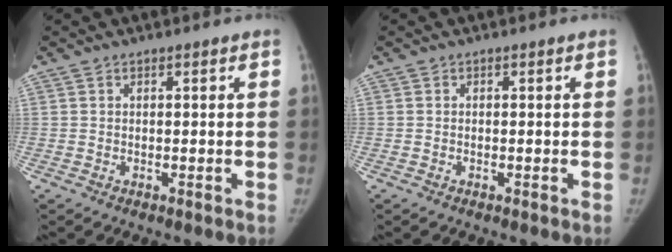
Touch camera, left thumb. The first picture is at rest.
{"total": 0.0}